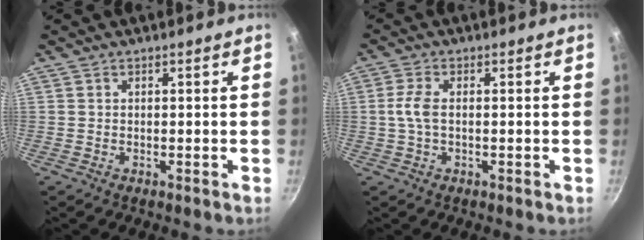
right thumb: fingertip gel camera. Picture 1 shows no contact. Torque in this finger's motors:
{"motor_torque": [0.03, 0.04, 0.79, -0.31, 0.02]}